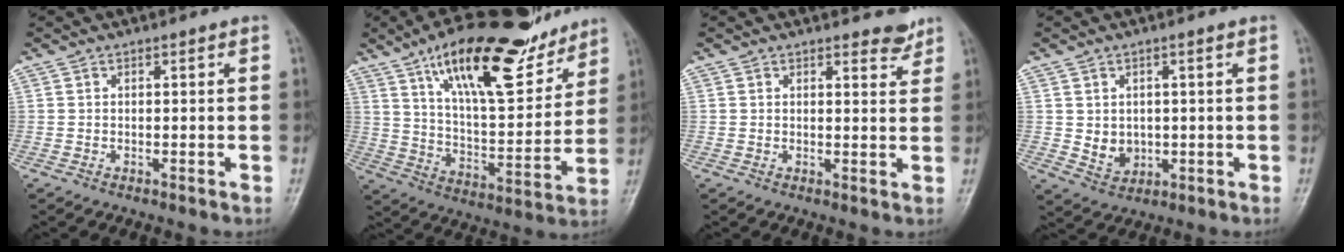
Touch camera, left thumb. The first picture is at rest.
{"total": 22.5, "force": [14.9, 7.9, 14.9], "torque": [-0.197, -0.063, 0.248]}
{"total": 2.9, "force": [2.6, 1.1, 1.0], "torque": [0.002, -0.021, 0.030]}
{"total": 4.5, "force": [0.2, 3.7, 2.4], "torque": [-0.024, -0.007, 0.017]}